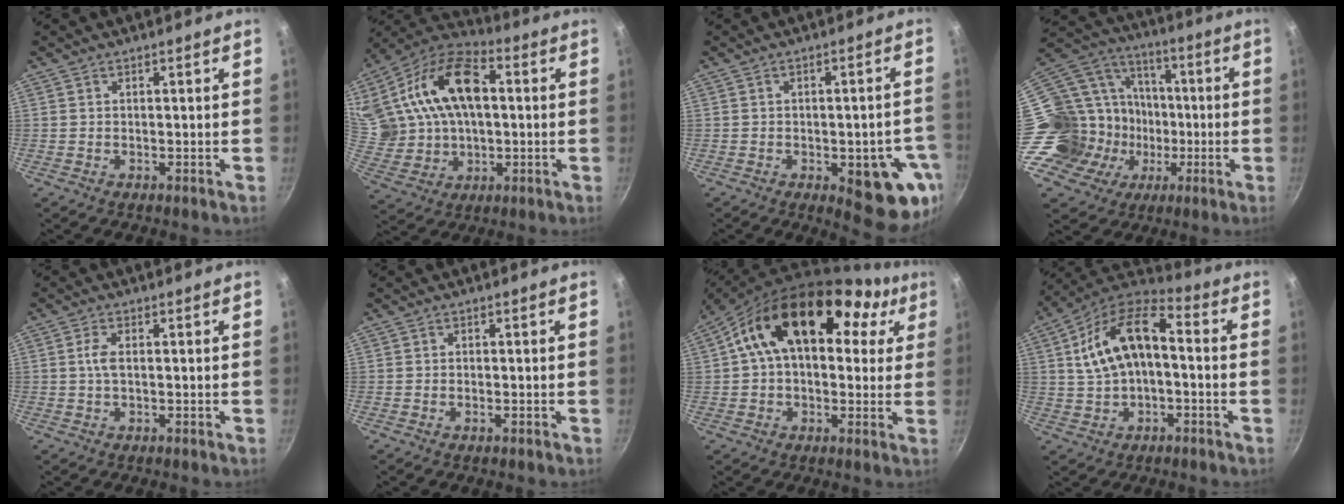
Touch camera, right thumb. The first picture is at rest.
{"total": 25.5, "force": [5.0, 16.9, 18.5], "torque": [-0.381, 0.034, 0.089]}
{"total": 13.3, "force": [-4.2, 5.4, 11.5], "torque": [-0.090, 0.010, -0.050]}
{"total": 24.7, "force": [-4.2, 21.1, 12.1], "torque": [-0.203, 0.060, -0.045]}
{"total": 2.6, "force": [0.1, 1.2, 2.3], "torque": [-0.056, 0.005, 0.001]}
{"total": 0.8, "force": [-0.4, 0.3, 0.7], "torque": [-0.017, 0.004, -0.009]}
{"total": 21.9, "force": [6.7, 13.8, 15.6], "torque": [-0.245, 0.034, 0.092]}
{"total": 15.5, "force": [1.1, 8.1, 13.2], "torque": [-0.227, 0.041, 0.008]}